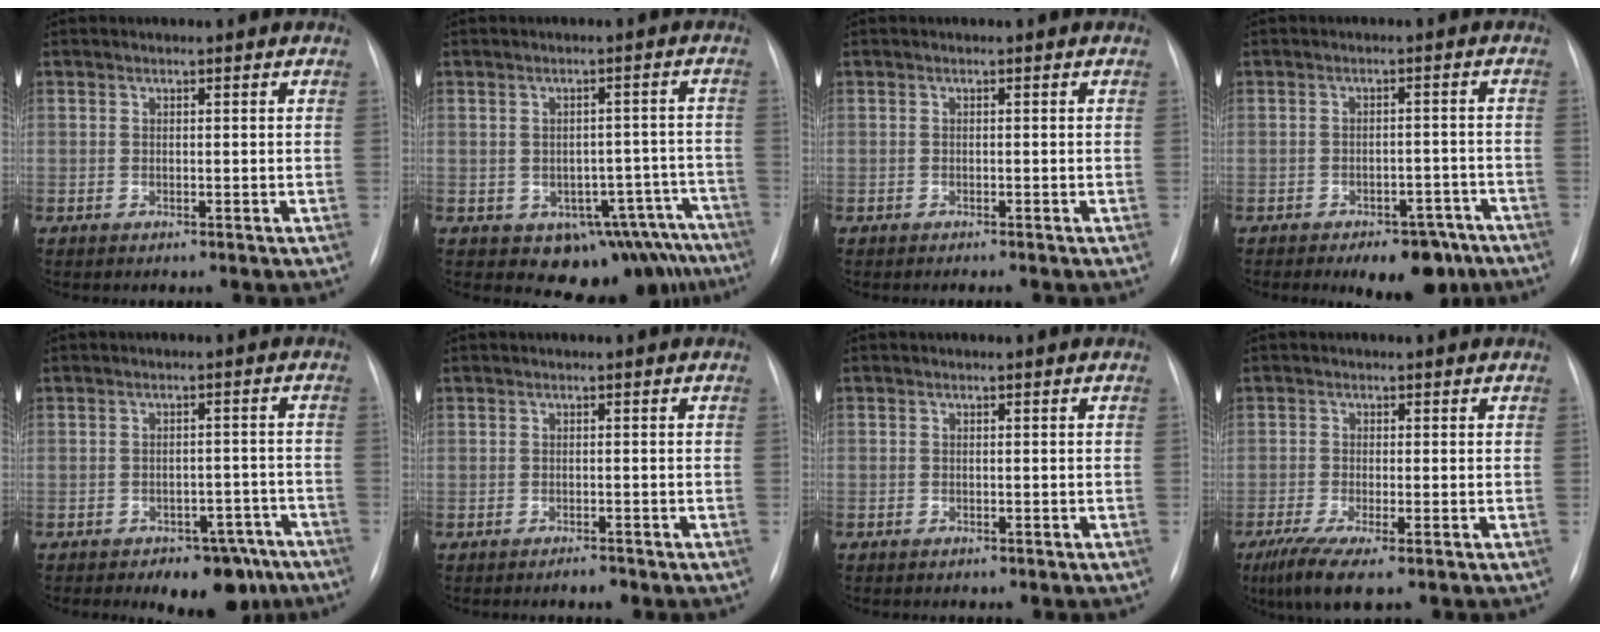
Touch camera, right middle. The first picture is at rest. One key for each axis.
{"total": 12.2, "fx": -9.2, "fy": 7.2, "fz": 3.7, "tx": -0.010, "ty": 0.039, "tz": -0.107}
{"total": 0.8, "fx": -0.7, "fy": 0.1, "fz": 0.3, "tx": -0.008, "ty": -0.002, "tz": -0.011}
{"total": 8.3, "fx": -6.0, "fy": 3.9, "fz": 4.2, "tx": -0.041, "ty": 0.018, "tz": -0.079}
{"total": 8.3, "fx": -6.2, "fy": 4.3, "fz": 3.5, "tx": -0.023, "ty": 0.026, "tz": -0.081}
{"total": 1.2, "fx": -1.1, "fy": 0.2, "fz": 0.5, "tx": -0.009, "ty": -0.001, "tz": -0.013}
{"total": 0.8, "fx": -0.6, "fy": 0.6, "fz": 0.1, "tx": -0.008, "ty": 0.003, "tz": -0.010}
{"total": 6.4, "fx": -3.8, "fy": 1.1, "fz": 5.0, "tx": -0.094, "ty": -0.020, "tz": -0.066}